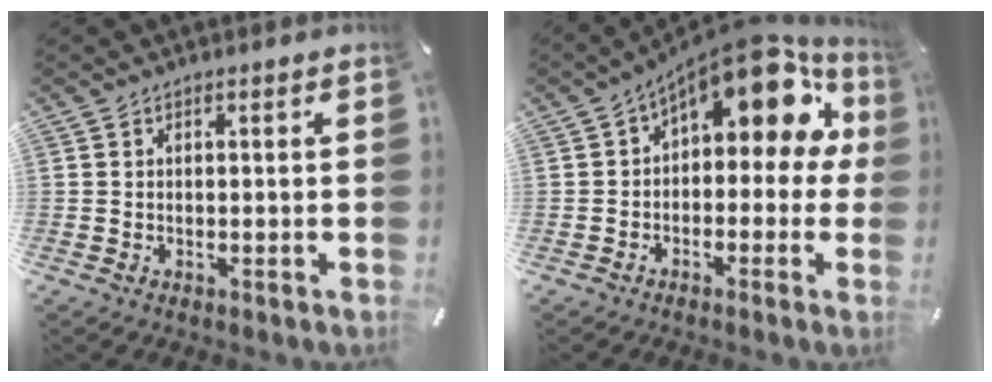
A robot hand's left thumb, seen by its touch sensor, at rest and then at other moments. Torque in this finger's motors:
{"motor_torque": [1.78, 3.22, 2.37, -0.39, 0.16]}